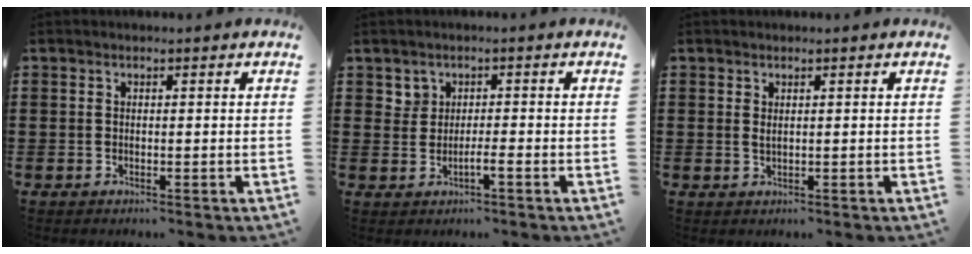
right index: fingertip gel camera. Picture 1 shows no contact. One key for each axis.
{"total": 1.4, "fx": -0.4, "fy": 0.9, "fz": 1.0, "tx": -0.024, "ty": 0.002, "tz": -0.008}
{"total": 0.9, "fx": 0.3, "fy": 0.1, "fz": 0.8, "tx": -0.018, "ty": -0.002, "tz": 0.006}